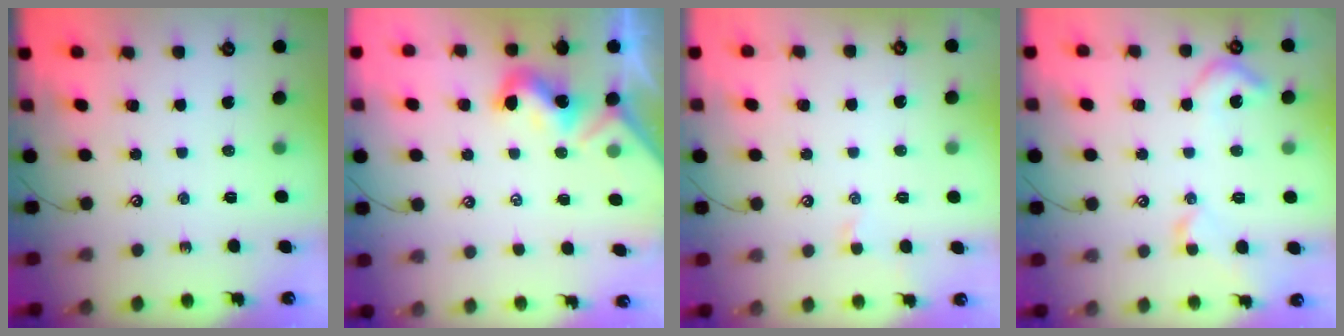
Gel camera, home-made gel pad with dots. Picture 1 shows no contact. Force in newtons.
{"total": 1.9, "press": 1.8, "slide": 0.3}
{"total": 1.2, "press": 1.2, "slide": 0.4}
{"total": 5.2, "press": 5.0, "slide": 1.1}